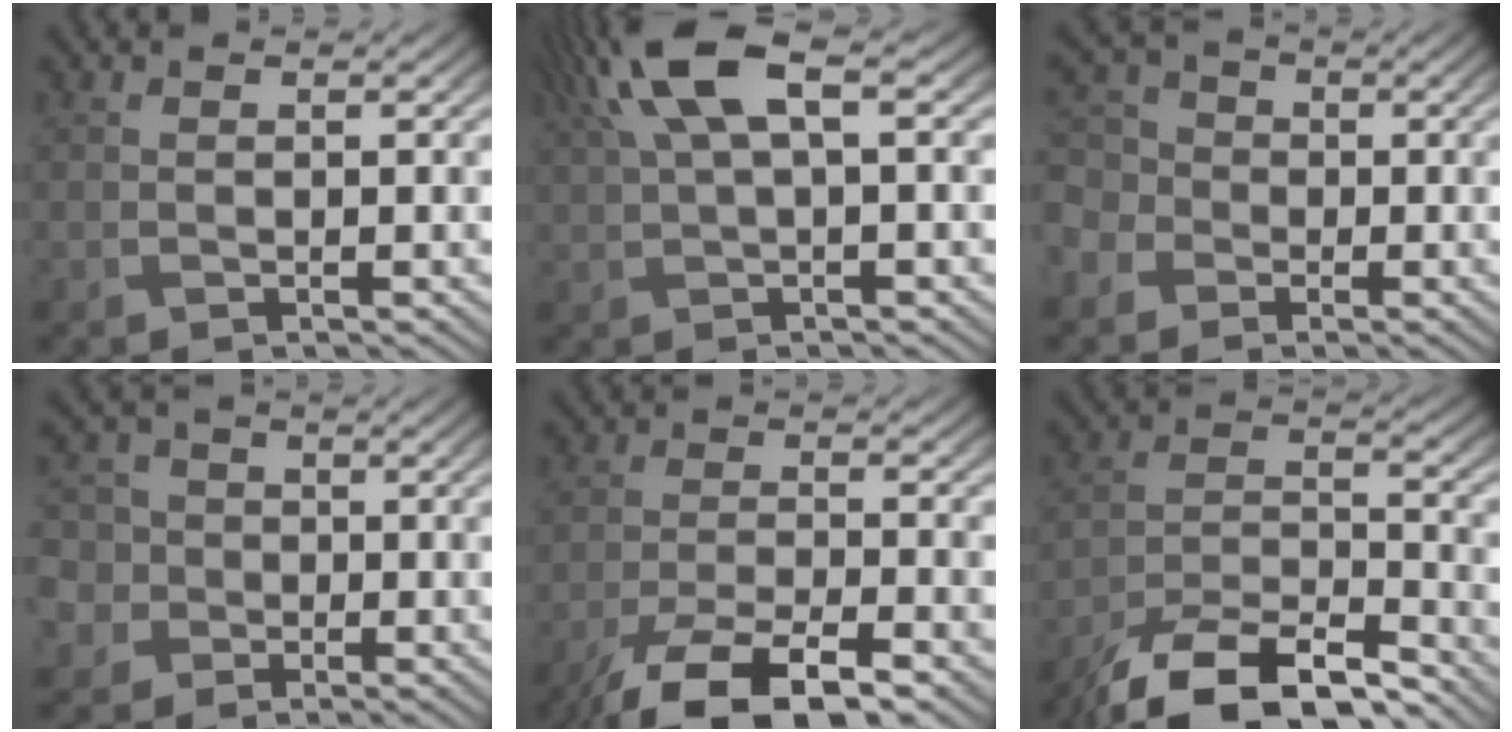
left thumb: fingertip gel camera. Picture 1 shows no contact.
{"total": 8.6, "force": [3.3, 2.7, 7.4], "torque": [-0.163, 0.028, 0.060]}
{"total": 4.8, "force": [-2.0, 4.1, 1.7], "torque": [-0.058, -0.003, -0.049]}
{"total": 7.3, "force": [-0.6, 6.8, 2.4], "torque": [-0.089, 0.014, -0.050]}
{"total": 9.5, "force": [-6.8, 2.5, 6.2], "torque": [-0.114, -0.006, -0.125]}
{"total": 13.7, "force": [-11.1, 3.7, 7.1], "torque": [-0.143, -0.011, -0.202]}